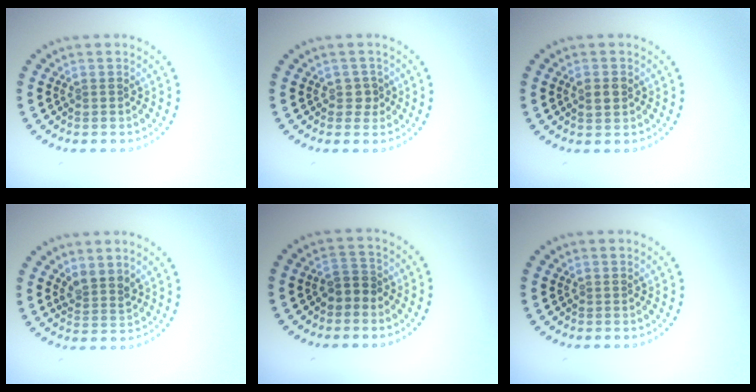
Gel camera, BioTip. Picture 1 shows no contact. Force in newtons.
{"total": 1.2, "press": 1.1, "slide": 0.6}
{"total": 1.4, "press": 1.4, "slide": 0.2}
{"total": 2.1, "press": 1.7, "slide": 1.2}
{"total": 1.9, "press": 1.8, "slide": 0.7}
{"total": 0.0}